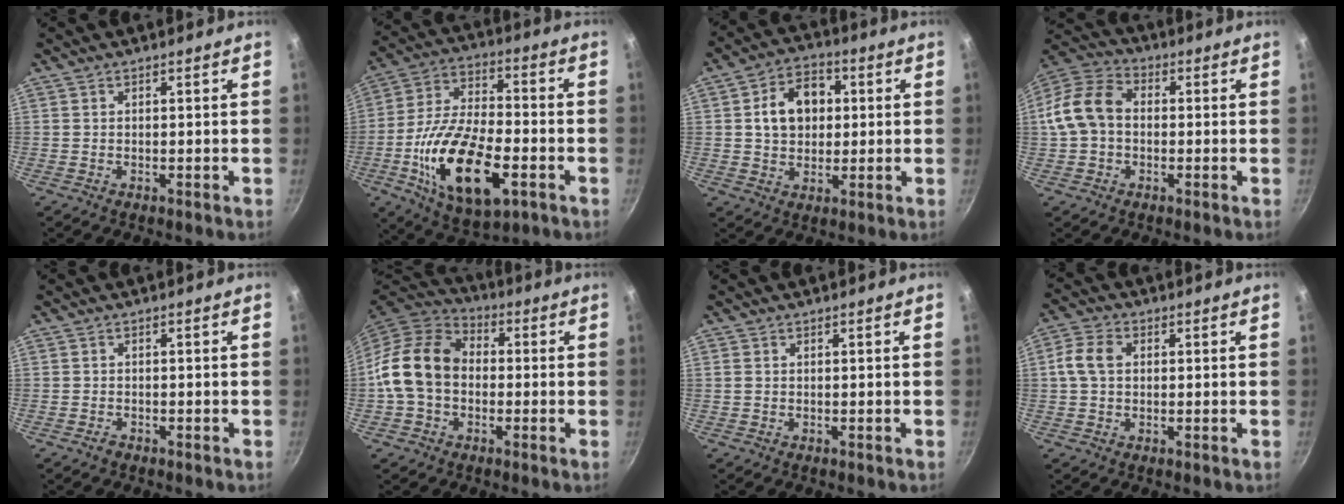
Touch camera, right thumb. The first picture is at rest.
{"total": 21.5, "force": [-6.7, 10.2, 17.7], "torque": [-0.317, 0.020, -0.117]}
{"total": 10.7, "force": [1.7, 8.1, 6.7], "torque": [-0.079, 0.016, 0.021]}
{"total": 11.2, "force": [-0.3, 8.4, 7.4], "torque": [-0.122, 0.035, -0.023]}
{"total": 1.0, "force": [-0.8, 0.6, 0.3], "torque": [-0.010, 0.007, -0.014]}
{"total": 14.6, "force": [-0.8, 11.1, 9.5], "torque": [-0.152, 0.034, -0.031]}
{"total": 0.7, "force": [0.2, 0.6, 0.3], "torque": [-0.007, 0.003, 0.002]}
{"total": 5.8, "force": [0.8, 4.2, 3.9], "torque": [-0.072, 0.015, 0.005]}